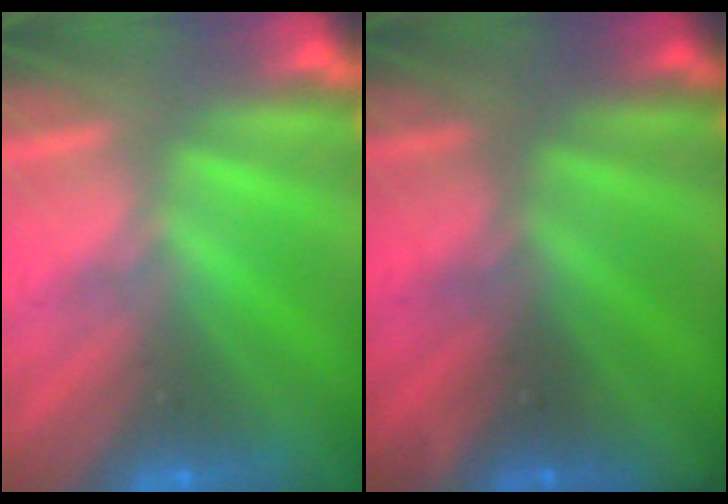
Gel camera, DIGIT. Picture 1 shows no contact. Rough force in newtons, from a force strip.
{"total": 2.4}